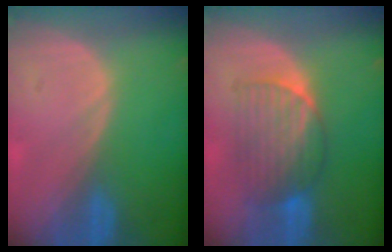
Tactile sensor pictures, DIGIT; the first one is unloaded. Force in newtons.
{"total": 6.9, "press": 6.9, "slide": 0.4}